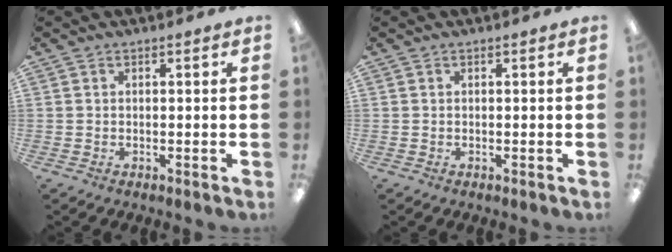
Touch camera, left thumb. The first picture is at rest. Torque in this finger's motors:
{"motor_torque": [0.00, 0.00, 0.00, 0.00, 0.00]}